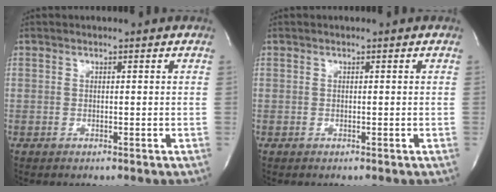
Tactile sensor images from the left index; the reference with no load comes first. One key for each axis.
{"total": 0.0}